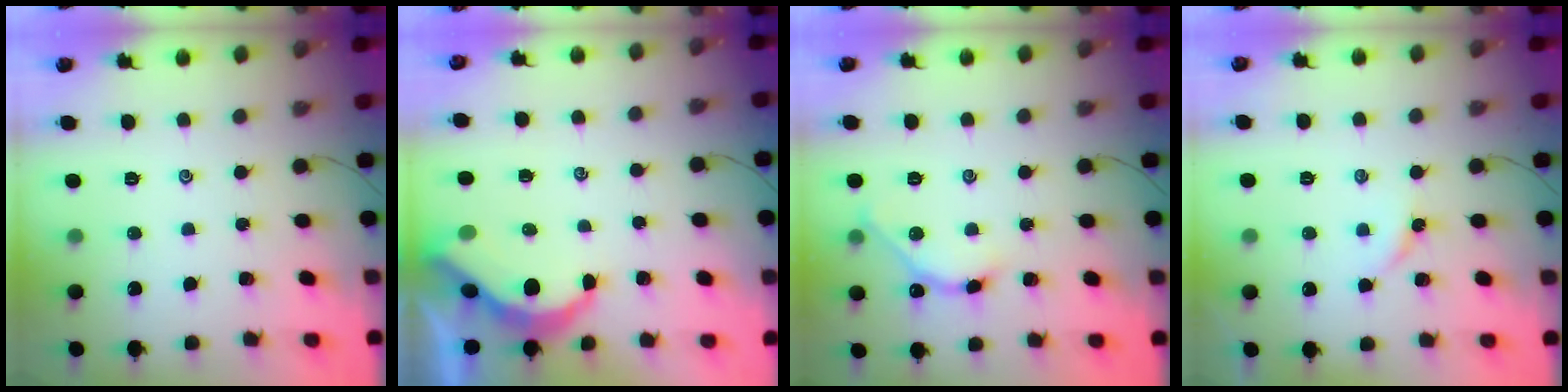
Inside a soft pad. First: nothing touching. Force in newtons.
{"total": 4.9, "press": 4.8, "slide": 0.6}
{"total": 4.9, "press": 4.9, "slide": 0.7}
{"total": 3.4, "press": 3.4, "slide": 0.4}